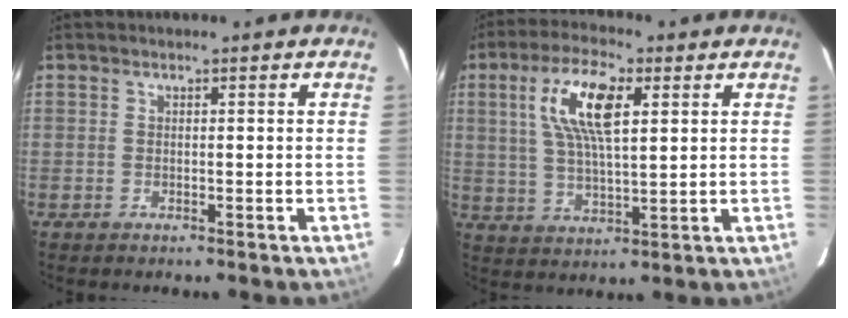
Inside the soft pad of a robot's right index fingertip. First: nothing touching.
{"total": 11.3, "force": [3.9, 3.8, 9.9], "torque": [-0.193, 0.014, 0.075]}